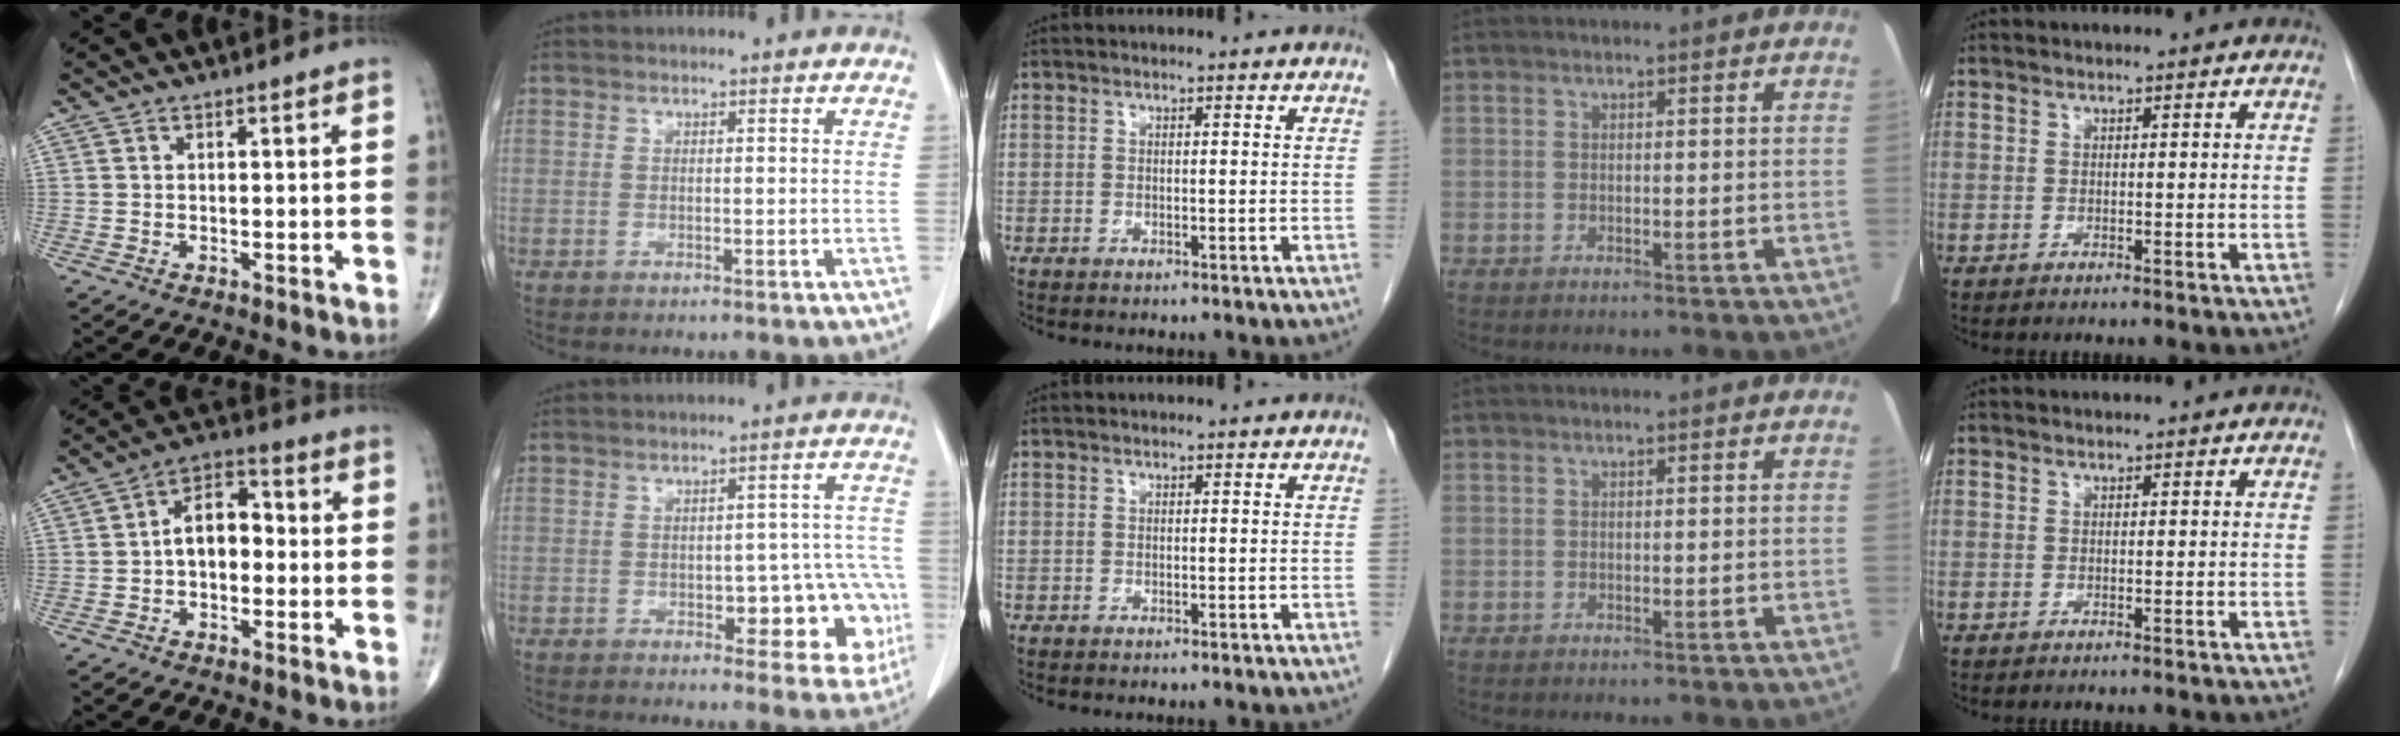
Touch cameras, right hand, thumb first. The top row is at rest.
{"thumb": {"total": 8.2, "force": [-0.6, 5.2, 6.3], "torque": [-0.081, 0.032, -0.022]}, "index": {"total": 12.2, "force": [-3.3, 5.6, 10.3], "torque": [-0.083, 0.029, -0.030]}}